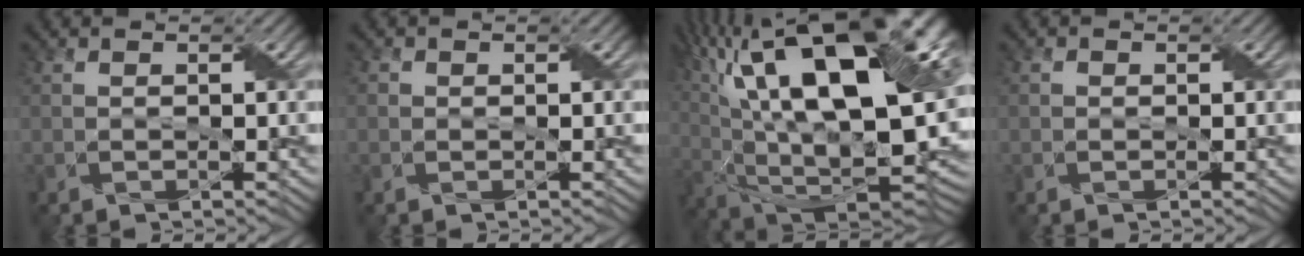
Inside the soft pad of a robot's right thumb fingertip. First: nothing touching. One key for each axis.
{"total": 0.7, "fx": -0.1, "fy": 0.7, "fz": -0.1, "tx": 0.002, "ty": -0.002, "tz": -0.001}
{"total": 23.9, "fx": 9.1, "fy": 10.5, "fz": 19.5, "tx": -0.346, "ty": 0.050, "tz": 0.166}
{"total": 0.5, "fx": -0.3, "fy": 0.4, "fz": -0.1, "tx": 0.003, "ty": 0.000, "tz": -0.005}